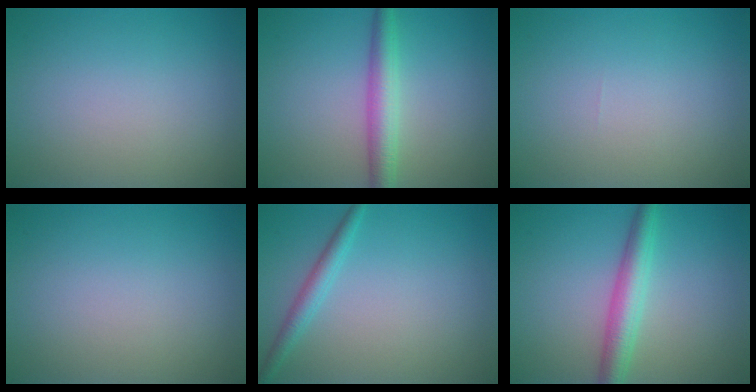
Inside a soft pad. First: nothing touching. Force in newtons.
{"total": 3.5, "press": 3.5, "slide": 0.1}
{"total": 0.0}
{"total": 0.0}
{"total": 2.0, "press": 2.0, "slide": 0.1}
{"total": 3.9, "press": 3.9, "slide": 0.2}